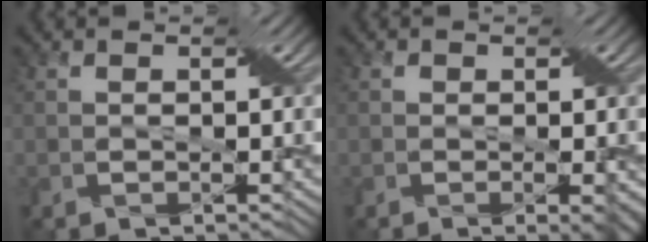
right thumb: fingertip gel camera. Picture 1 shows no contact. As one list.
[{"total": 4.0, "force": [-1.4, 1.5, 3.4], "torque": [-0.039, -0.012, -0.014]}]